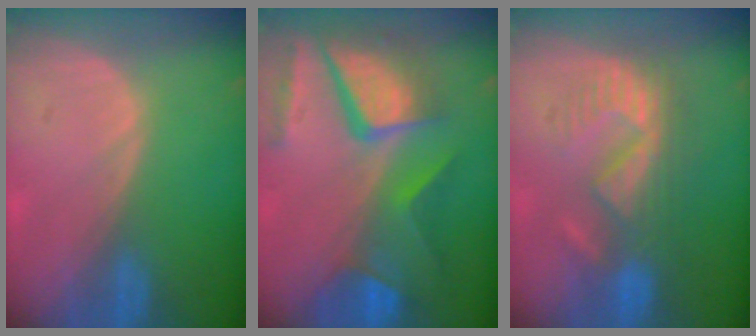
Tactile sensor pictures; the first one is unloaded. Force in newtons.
{"total": 11.8, "press": 9.8, "slide": 6.6}
{"total": 8.6, "press": 8.2, "slide": 2.6}